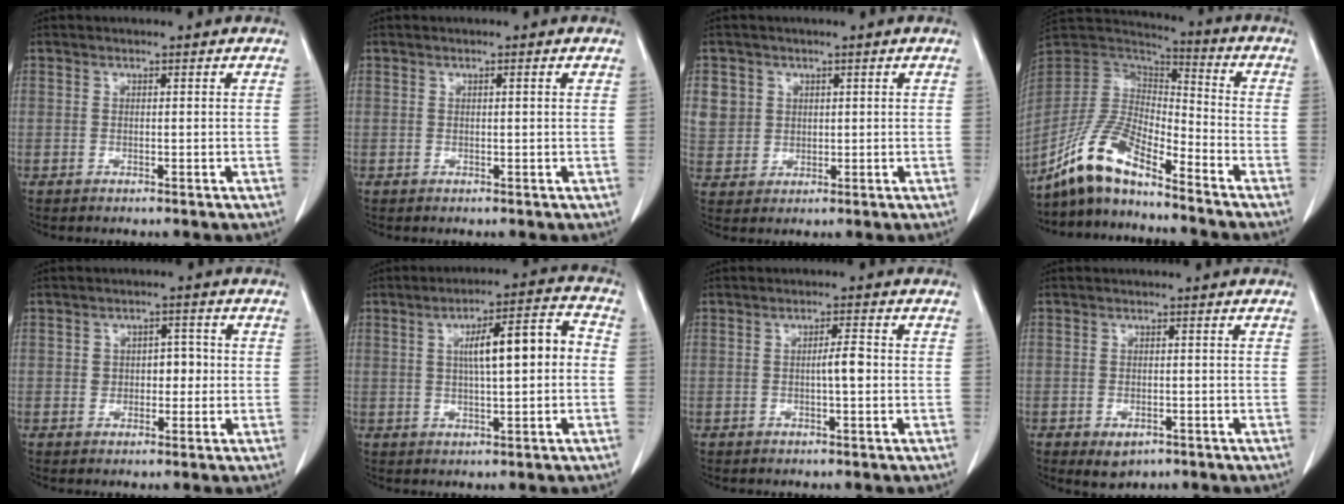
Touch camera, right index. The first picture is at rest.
{"total": 0.7, "force": [0.3, 0.0, 0.7], "torque": [-0.012, 0.003, 0.004]}
{"total": 5.4, "force": [1.9, 5.0, 0.7], "torque": [-0.011, 0.010, 0.049]}
{"total": 12.6, "force": [-10.0, 3.0, 7.0], "torque": [-0.150, 0.012, -0.193]}
{"total": 3.8, "force": [0.1, 2.5, 2.8], "torque": [-0.033, 0.018, 0.005]}
{"total": 9.7, "force": [0.6, 1.8, 9.5], "torque": [-0.148, 0.028, 0.009]}
{"total": 2.7, "force": [-0.2, 0.3, 2.7], "torque": [-0.042, 0.005, -0.003]}
{"total": 3.1, "force": [-1.7, 1.9, 1.8], "torque": [-0.025, -0.002, -0.014]}